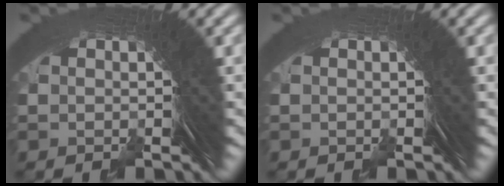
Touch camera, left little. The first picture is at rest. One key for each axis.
{"total": 0.0}